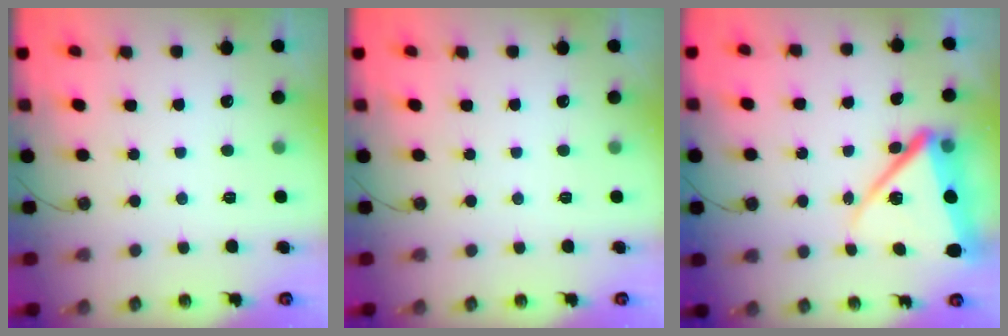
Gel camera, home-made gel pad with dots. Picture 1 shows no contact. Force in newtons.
{"total": 0.0}
{"total": 13.6, "press": 13.2, "slide": 3.4}